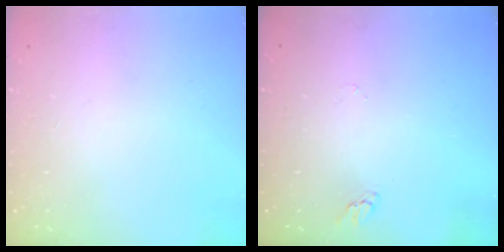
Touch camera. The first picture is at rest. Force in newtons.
{"total": 2.5, "press": 2.5, "slide": 0.2}